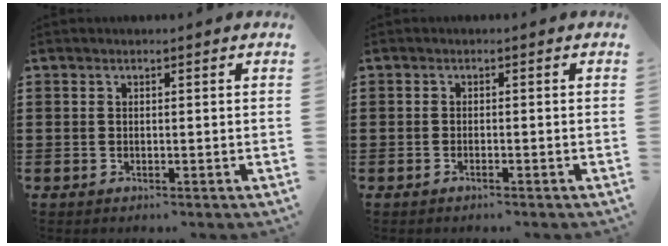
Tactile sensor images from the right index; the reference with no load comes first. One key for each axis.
{"total": 0.7, "fx": -0.6, "fy": 0.0, "fz": 0.3, "tx": -0.007, "ty": -0.002, "tz": -0.012}